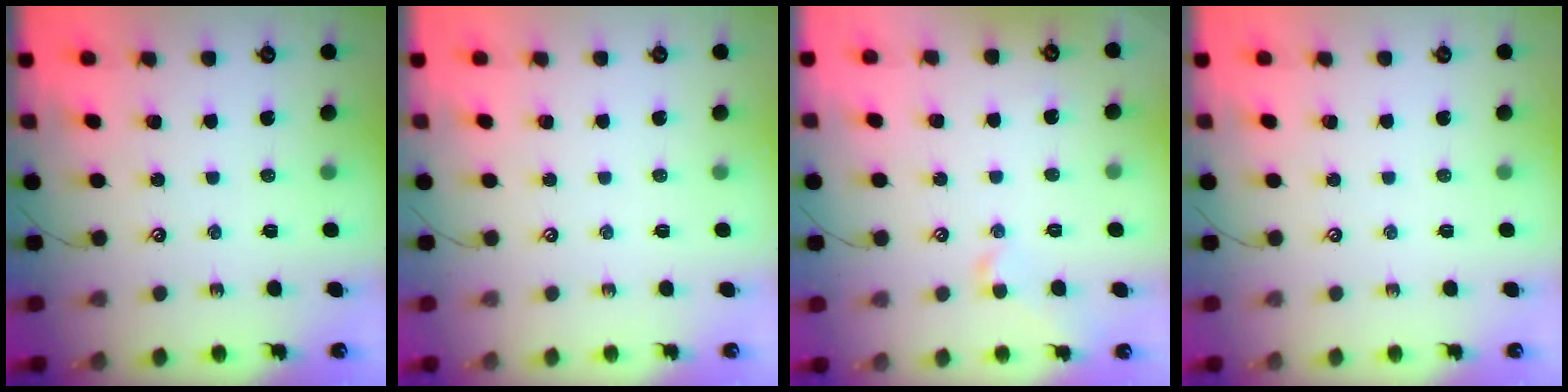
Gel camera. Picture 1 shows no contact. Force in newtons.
{"total": 0.0}
{"total": 1.2, "press": 1.0, "slide": 0.6}
{"total": 0.0}